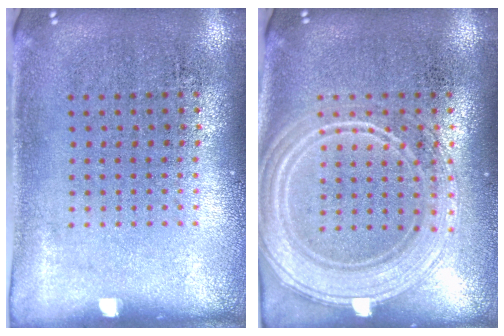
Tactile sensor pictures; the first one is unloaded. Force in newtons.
{"total": 3.9, "press": 3.9, "slide": 0.8}